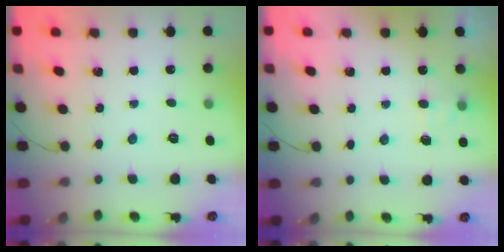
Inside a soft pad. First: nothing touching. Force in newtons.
{"total": 5.0, "press": 4.7, "slide": 1.6}